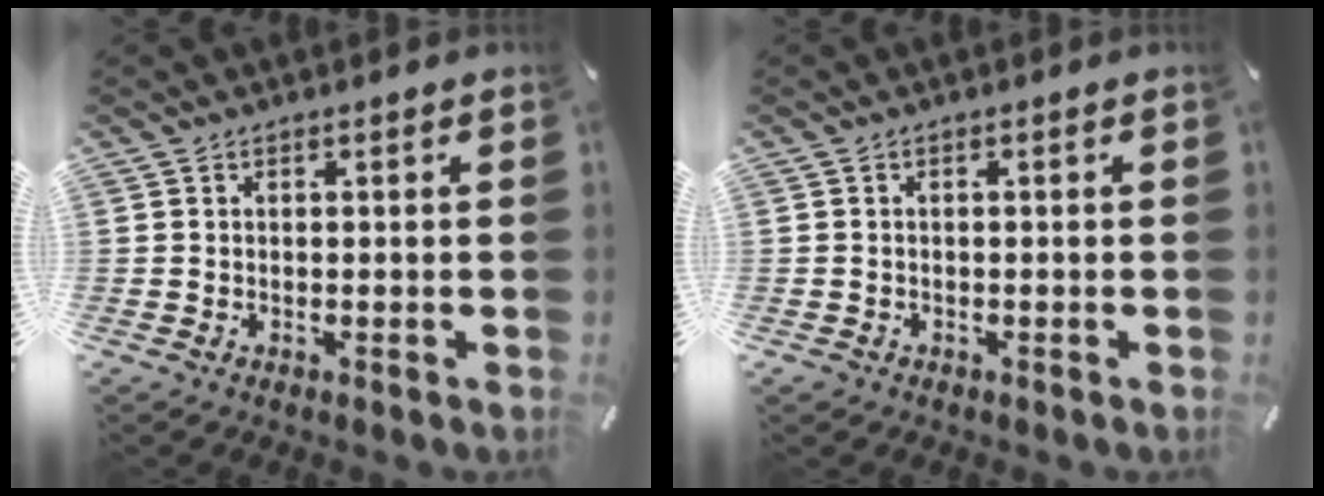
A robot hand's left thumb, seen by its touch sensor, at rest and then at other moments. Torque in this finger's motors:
{"motor_torque": [0.41, 0.56, 0.33, 0.25, 0.00]}